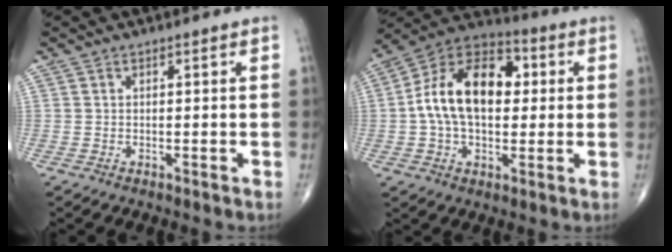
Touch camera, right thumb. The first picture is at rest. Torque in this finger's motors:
{"motor_torque": [2.39, 2.41, 1.25, -0.40, 0.15]}